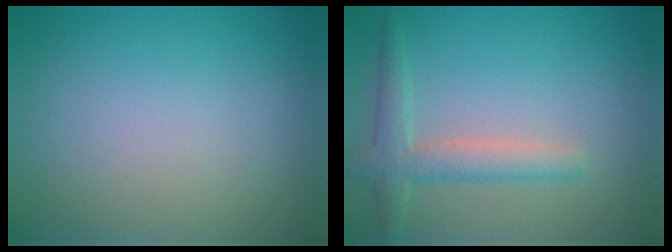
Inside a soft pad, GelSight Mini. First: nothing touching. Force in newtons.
{"total": 3.1, "press": 3.0, "slide": 0.1}